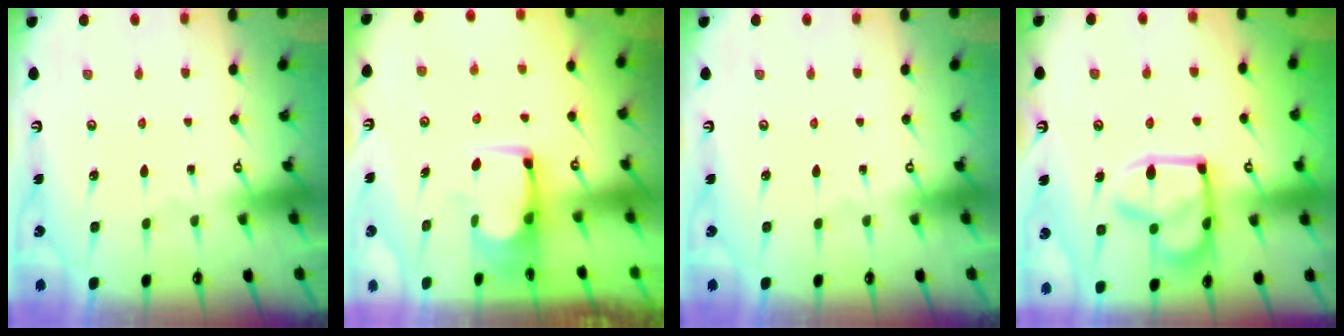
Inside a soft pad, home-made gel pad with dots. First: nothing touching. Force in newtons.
{"total": 3.0, "press": 3.0, "slide": 0.2}
{"total": 0.0}
{"total": 15.0, "press": 15.0, "slide": 1.2}